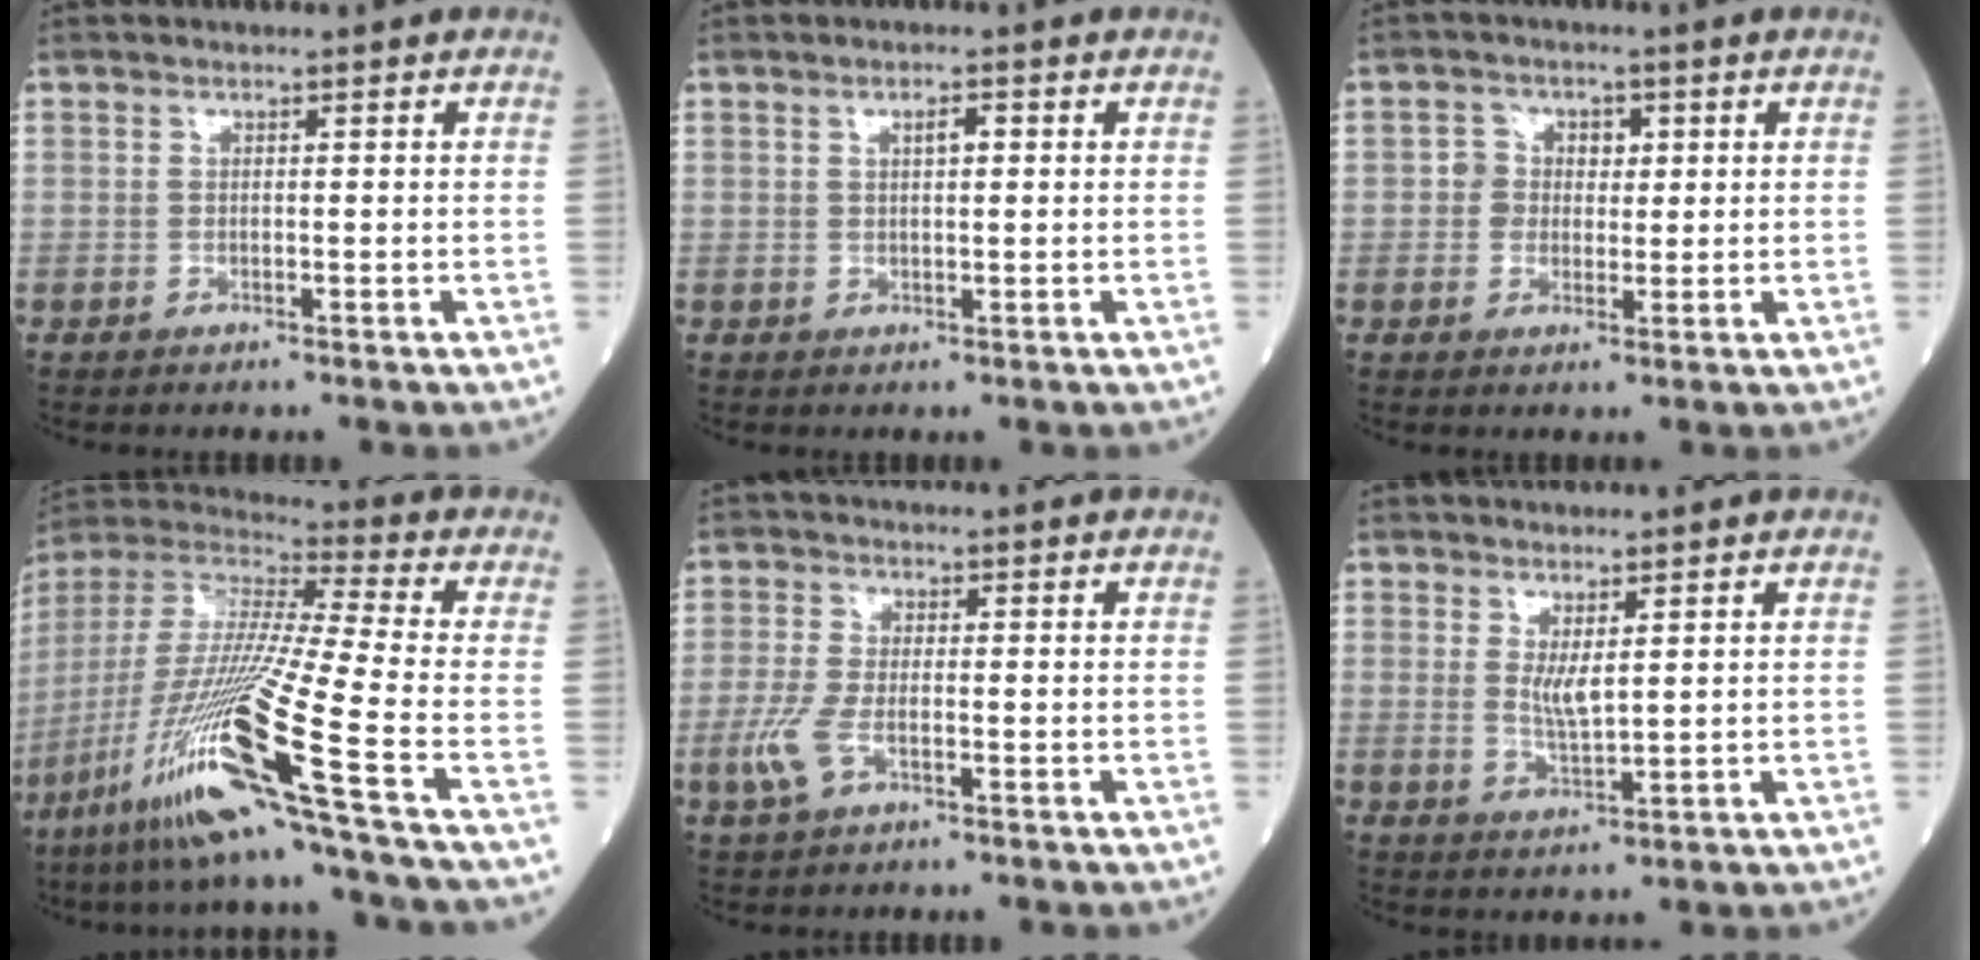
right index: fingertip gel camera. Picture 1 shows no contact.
{"total": 2.0, "force": [0.6, 0.6, 1.8], "torque": [-0.032, 0.002, 0.010]}
{"total": 3.7, "force": [0.5, 3.4, 1.4], "torque": [-0.015, 0.011, 0.006]}
{"total": 22.9, "force": [-11.0, -1.5, 20.0], "torque": [-0.427, -0.055, -0.217]}
{"total": 4.6, "force": [-1.7, 1.6, 3.9], "torque": [-0.105, -0.008, -0.036]}
{"total": 3.0, "force": [1.1, 0.5, 2.7], "torque": [-0.054, -0.011, 0.027]}